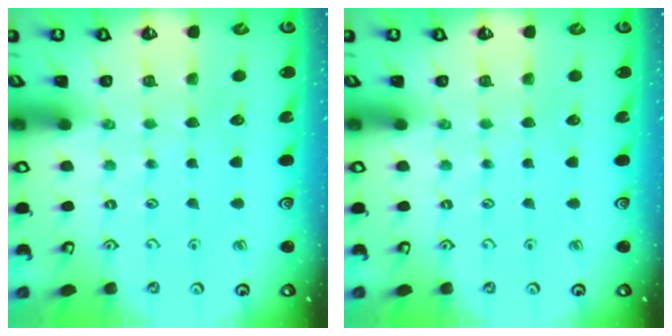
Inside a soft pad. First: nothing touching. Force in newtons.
{"total": 0.0}